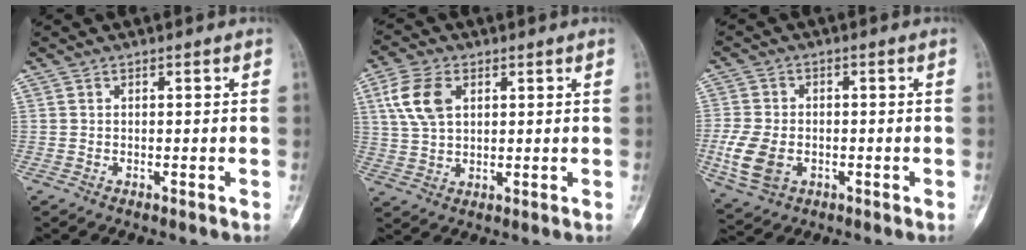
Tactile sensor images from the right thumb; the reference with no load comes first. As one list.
[{"total": 8.5, "force": [2.8, 5.3, 6.0], "torque": [-0.122, 0.002, 0.056]}, {"total": 9.1, "force": [-2.3, 6.4, 6.1], "torque": [-0.127, 0.000, -0.039]}]